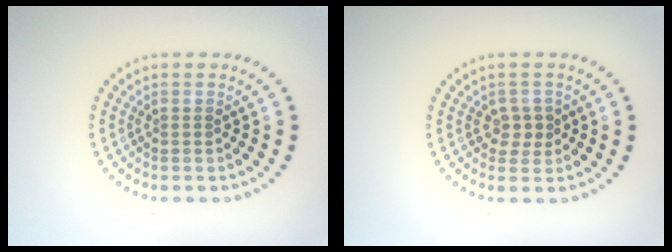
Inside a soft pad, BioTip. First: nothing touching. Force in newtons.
{"total": 1.7, "press": 1.6, "slide": 0.5}